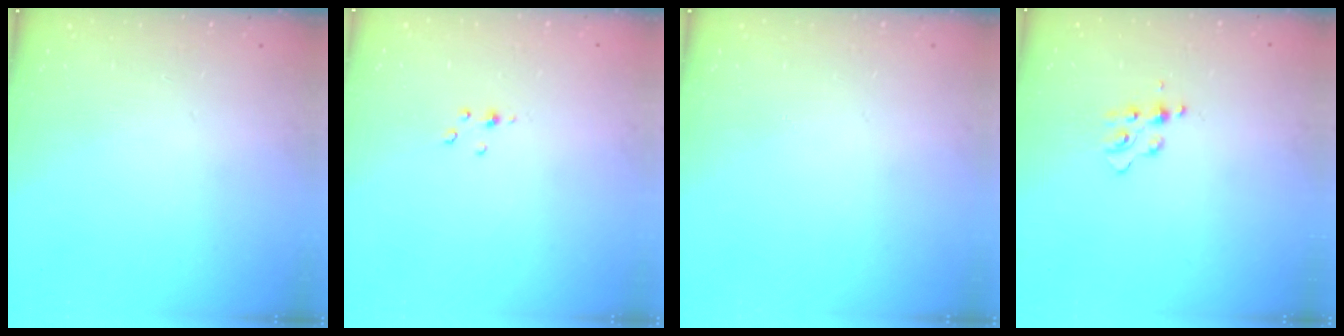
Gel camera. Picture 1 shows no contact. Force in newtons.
{"total": 2.0, "press": 2.0, "slide": 0.3}
{"total": 0.0}
{"total": 7.3, "press": 7.3, "slide": 0.7}